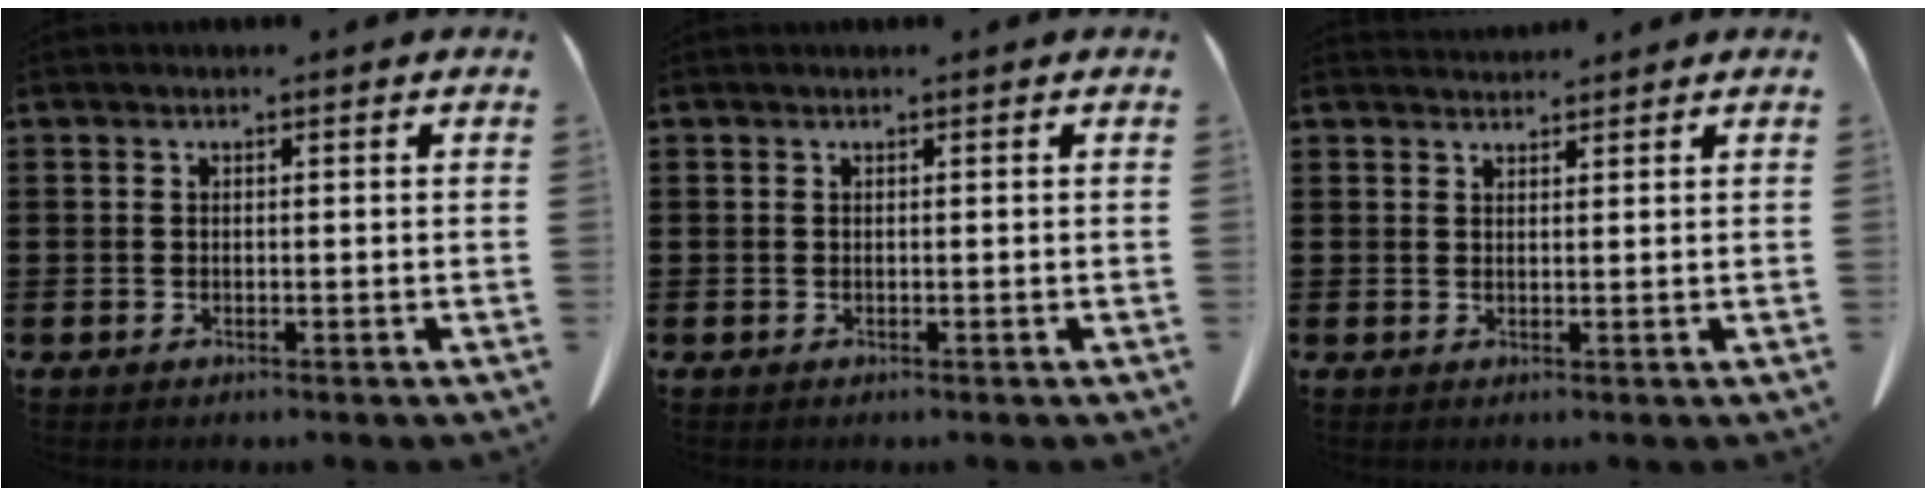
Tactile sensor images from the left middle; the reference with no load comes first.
{"total": 0.0}
{"total": 1.7, "force": [1.7, 0.3, 0.0], "torque": [-0.004, 0.000, 0.033]}